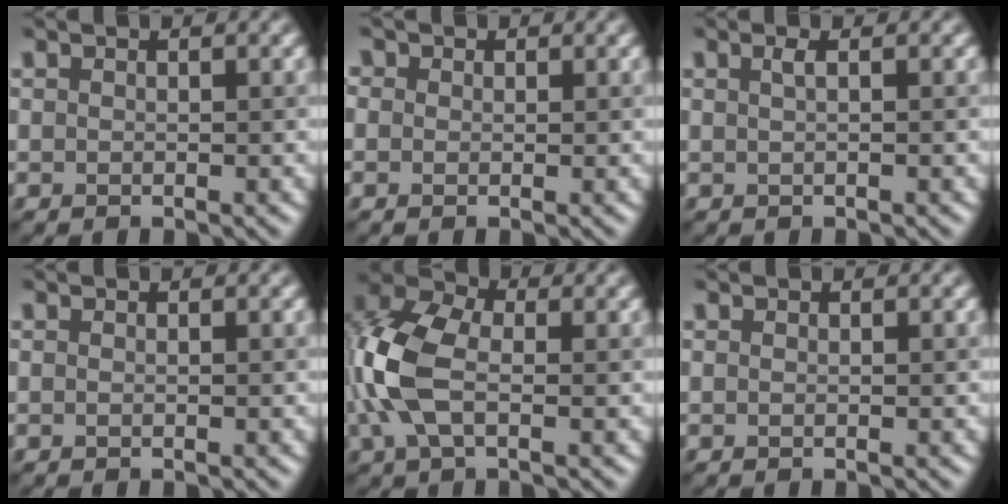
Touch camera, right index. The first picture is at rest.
{"total": 1.2, "force": [0.6, 1.0, 0.3], "torque": [-0.005, 0.006, -0.010]}
{"total": 1.2, "force": [0.3, 0.4, 1.0], "torque": [-0.014, 0.005, 0.004]}
{"total": 0.0}
{"total": 8.1, "force": [-0.5, 4.8, 6.5], "torque": [-0.158, 0.012, -0.024]}
{"total": 0.0}